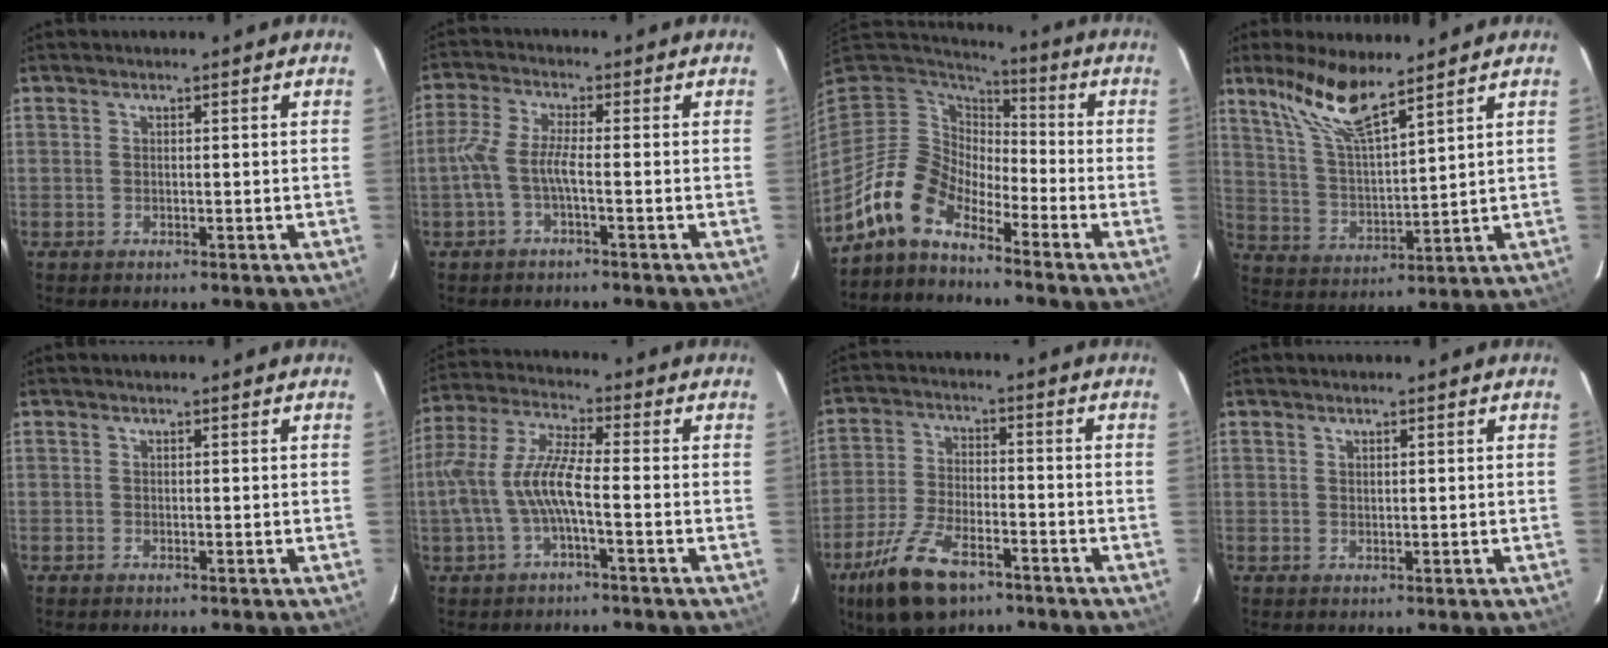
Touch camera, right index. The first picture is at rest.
{"total": 4.6, "force": [-1.7, 0.3, 4.2], "torque": [-0.102, 0.004, -0.034]}
{"total": 11.4, "force": [-8.7, 5.0, 5.4], "torque": [-0.103, 0.011, -0.182]}
{"total": 11.3, "force": [8.5, 1.7, 7.3], "torque": [-0.141, 0.007, 0.172]}
{"total": 0.0}
{"total": 9.9, "force": [-2.5, 1.9, 9.4], "torque": [-0.208, 0.005, -0.044]}
{"total": 13.0, "force": [-8.3, 5.5, 8.4], "torque": [-0.188, -0.019, -0.154]}
{"total": 0.7, "force": [0.5, 0.3, 0.4], "torque": [-0.007, 0.002, 0.009]}